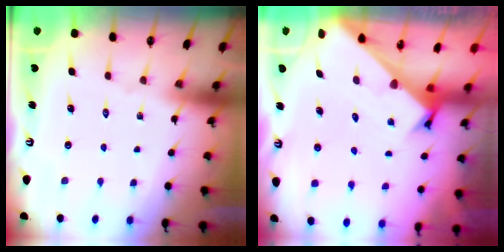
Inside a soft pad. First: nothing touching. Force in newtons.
{"total": 2.4, "press": 2.4, "slide": 0.2}